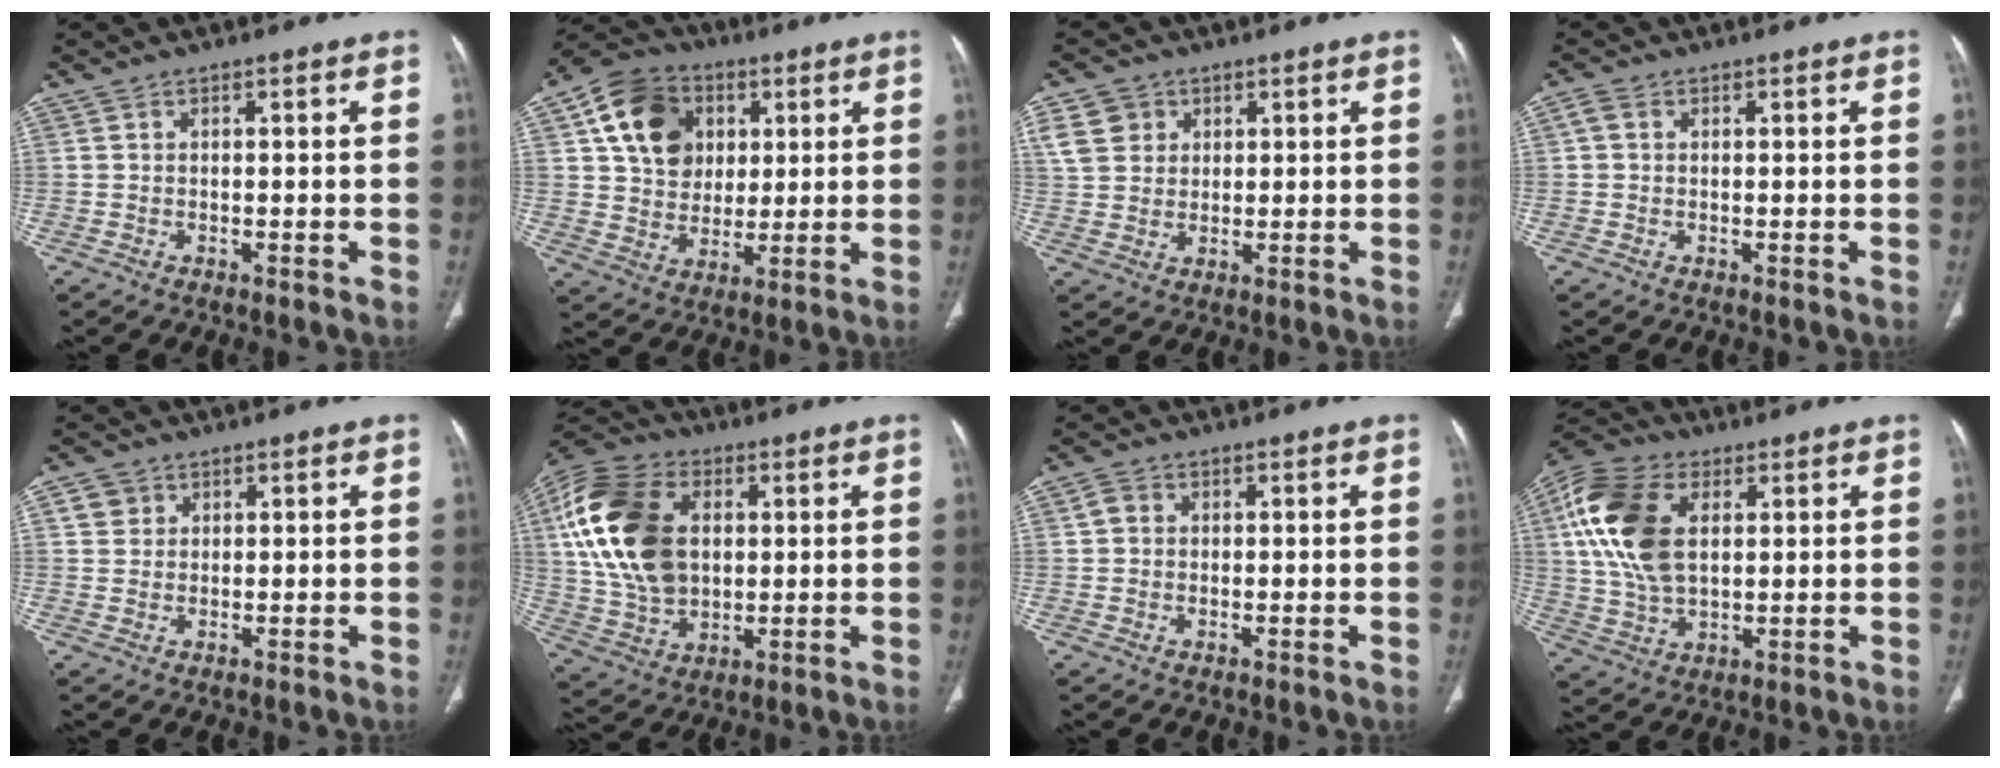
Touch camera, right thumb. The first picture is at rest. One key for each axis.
{"total": 15.2, "fx": 4.8, "fy": 12.0, "fz": 7.9, "tx": -0.113, "ty": -0.001, "tz": 0.080}
{"total": 7.3, "fx": 2.9, "fy": 6.1, "fz": 2.8, "tx": -0.033, "ty": -0.002, "tz": 0.060}
{"total": 1.8, "fx": 0.4, "fy": 1.4, "fz": 1.0, "tx": -0.021, "ty": 0.006, "tz": 0.007}
{"total": 3.0, "fx": 1.2, "fy": 2.6, "fz": 0.6, "tx": 0.004, "ty": -0.005, "tz": 0.018}
{"total": 21.3, "fx": 3.7, "fy": 14.6, "fz": 15.1, "tx": -0.296, "ty": 0.003, "tz": 0.072}
{"total": 2.5, "fx": 0.5, "fy": 2.2, "fz": 1.1, "tx": -0.010, "ty": 0.004, "tz": 0.008}
{"total": 16.6, "fx": 4.1, "fy": 10.2, "fz": 12.4, "tx": -0.249, "ty": 0.004, "tz": 0.074}